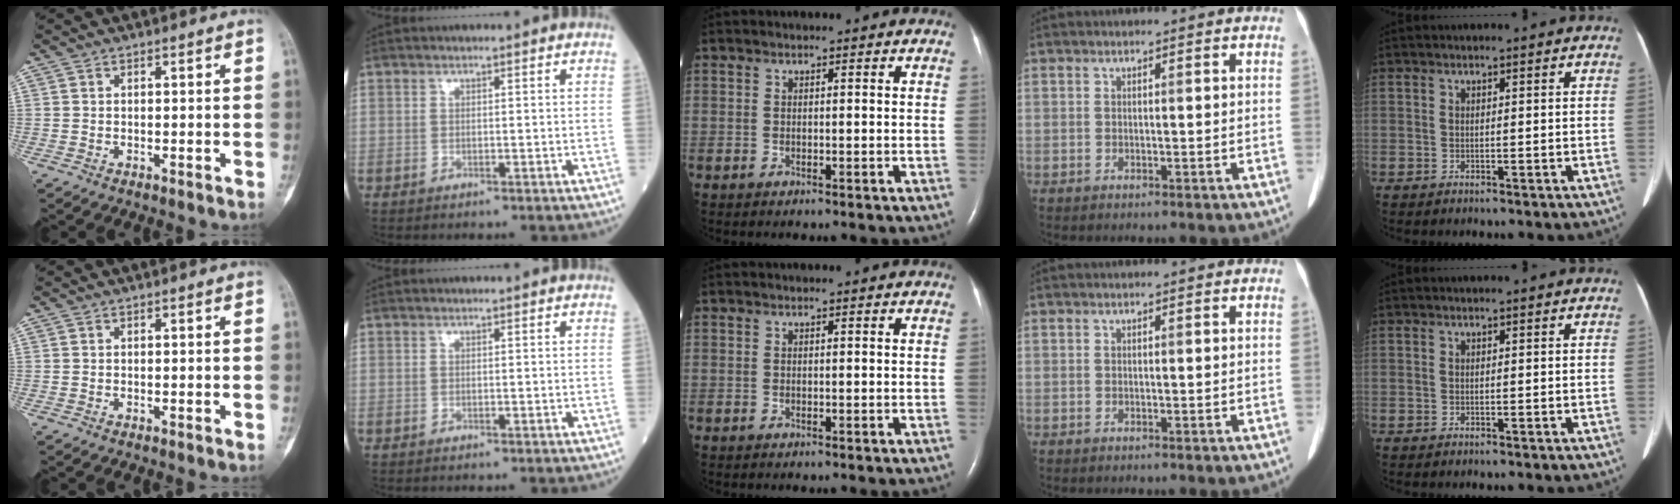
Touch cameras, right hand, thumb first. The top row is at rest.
{}